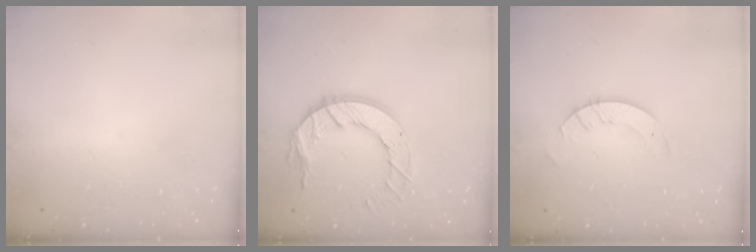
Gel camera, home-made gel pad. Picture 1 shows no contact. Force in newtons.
{"total": 12.3, "press": 12.3, "slide": 1.2}
{"total": 3.6, "press": 3.6, "slide": 0.4}